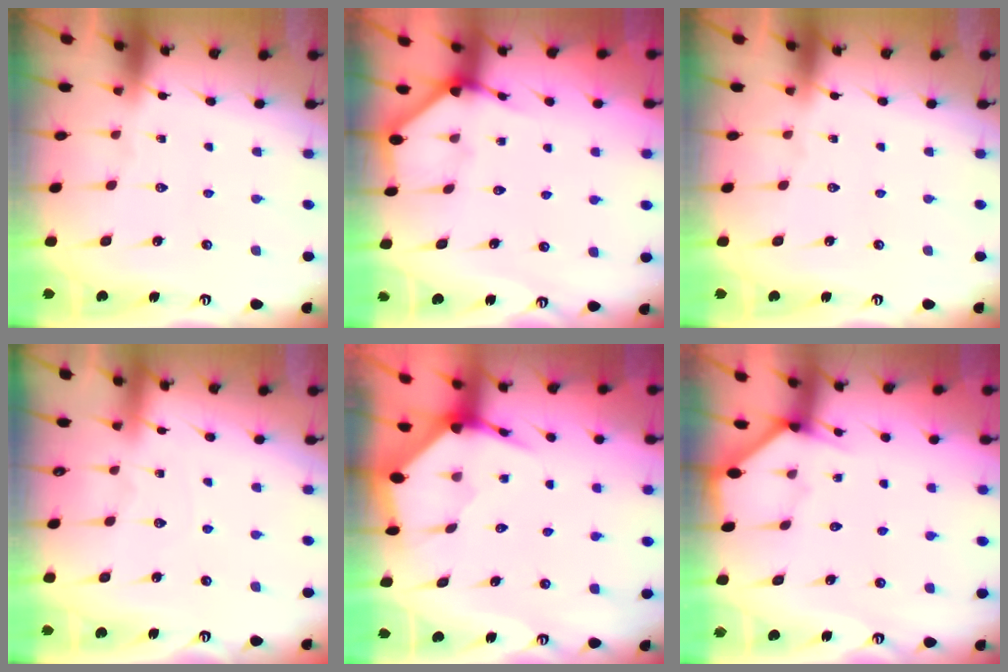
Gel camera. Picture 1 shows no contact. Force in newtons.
{"total": 2.3, "press": 2.3, "slide": 0.2}
{"total": 0.0}
{"total": 2.7, "press": 2.7, "slide": 0.3}
{"total": 3.8, "press": 3.7, "slide": 0.4}
{"total": 1.9, "press": 1.9, "slide": 0.1}